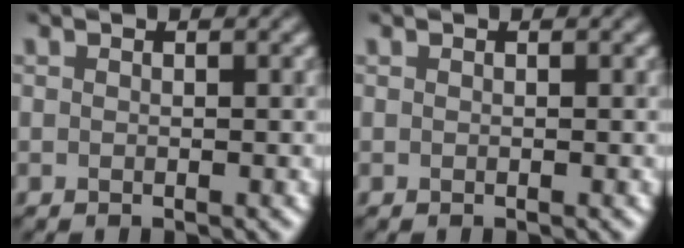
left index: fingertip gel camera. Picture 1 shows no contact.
{"total": 0.0}